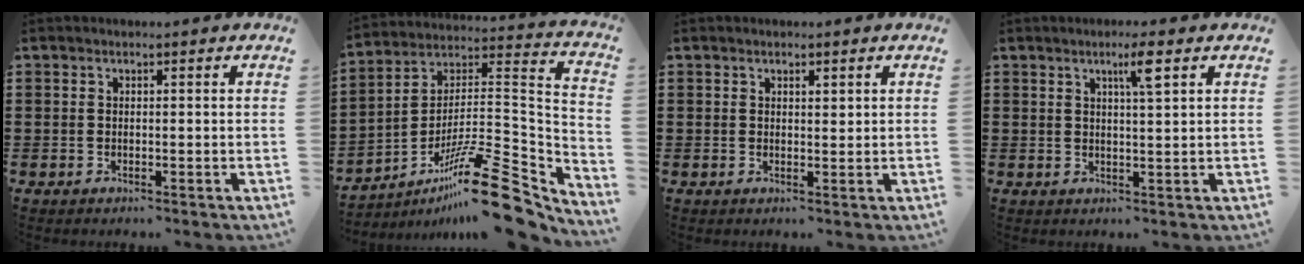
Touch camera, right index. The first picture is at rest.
{"total": 18.0, "force": [-11.8, 4.4, 12.9], "torque": [-0.193, 0.044, -0.203]}
{"total": 1.0, "force": [0.8, 0.4, 0.5], "torque": [-0.010, 0.003, 0.015]}
{"total": 3.6, "force": [2.0, 0.0, 3.0], "torque": [-0.048, -0.006, 0.027]}